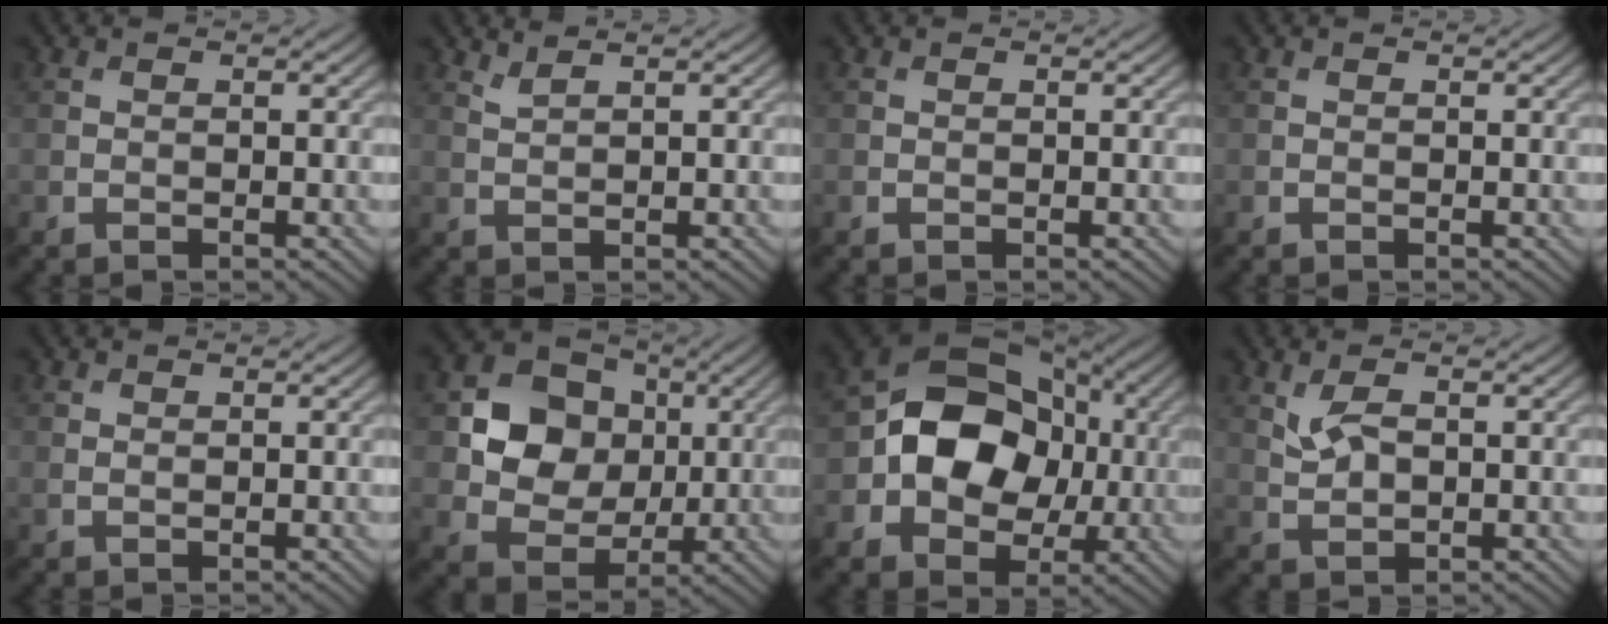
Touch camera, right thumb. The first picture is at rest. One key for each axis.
{"total": 1.5, "fx": 1.3, "fy": 0.2, "fz": 0.7, "tx": -0.019, "ty": 0.005, "tz": 0.028}
{"total": 0.0}
{"total": 0.0}
{"total": 0.6, "fx": 0.4, "fy": 0.3, "fz": 0.3, "tx": -0.010, "ty": -0.001, "tz": 0.009}
{"total": 10.2, "fx": 1.8, "fy": 8.6, "fz": 5.2, "tx": -0.106, "ty": 0.006, "tz": 0.023}
{"total": 12.5, "fx": -0.2, "fy": 9.6, "fz": 8.0, "tx": -0.134, "ty": 0.010, "tz": -0.020}
{"total": 3.3, "fx": 1.2, "fy": 1.5, "fz": 2.7, "tx": -0.062, "ty": 0.000, "tz": 0.026}